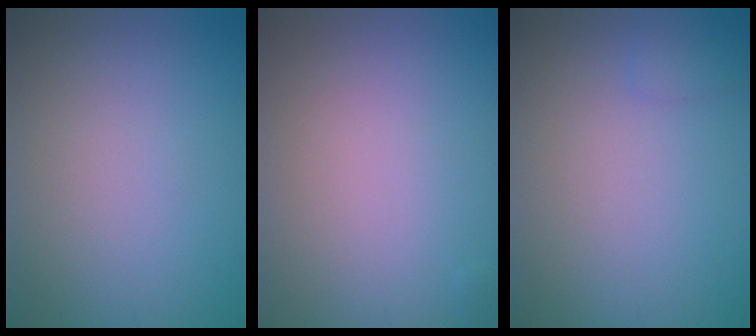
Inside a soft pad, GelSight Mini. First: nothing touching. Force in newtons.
{"total": 0.0}
{"total": 0.7, "press": 0.7, "slide": 0.0}